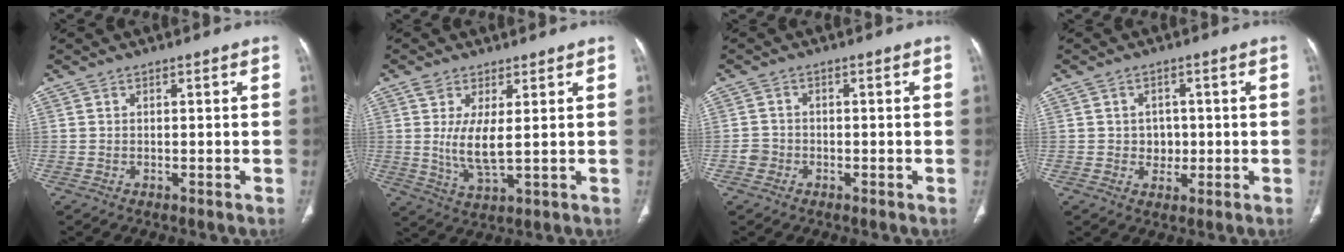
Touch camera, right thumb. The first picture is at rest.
{"total": 6.8, "force": [1.0, 2.3, 6.3], "torque": [-0.133, -0.018, 0.024]}
{"total": 2.3, "force": [-1.1, 2.0, 0.4], "torque": [-0.001, 0.011, -0.028]}
{"total": 3.8, "force": [-0.2, 3.3, 1.7], "torque": [0.002, 0.006, -0.003]}